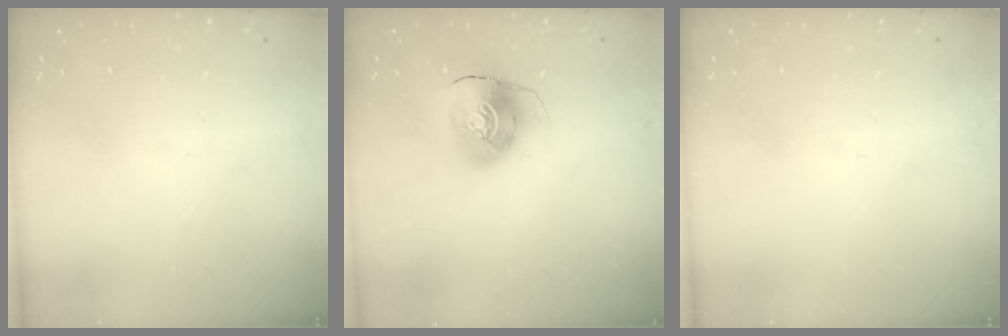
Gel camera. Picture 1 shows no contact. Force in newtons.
{"total": 10.1, "press": 10.1, "slide": 0.7}
{"total": 0.0}